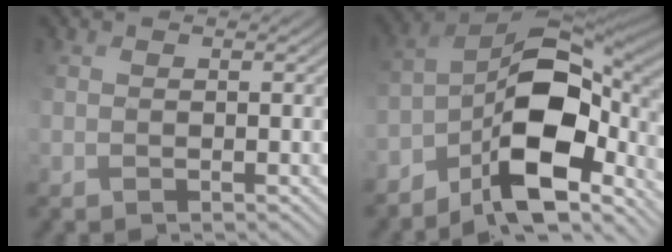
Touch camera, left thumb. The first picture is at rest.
{"total": 13.7, "force": [-6.6, 6.5, 10.1], "torque": [-0.185, -0.008, -0.128]}